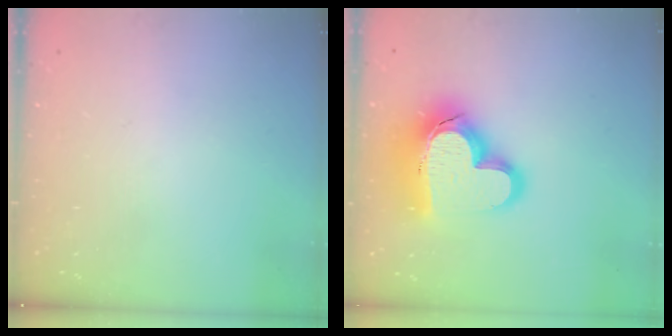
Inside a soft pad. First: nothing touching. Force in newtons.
{"total": 20.9, "press": 20.8, "slide": 1.9}